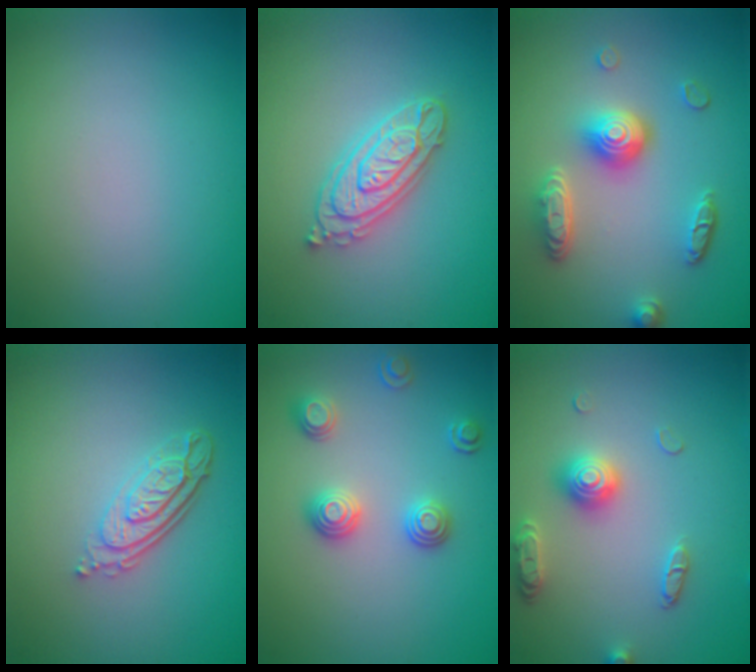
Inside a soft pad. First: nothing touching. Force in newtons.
{"total": 4.3, "press": 4.2, "slide": 0.7}
{"total": 4.9, "press": 3.8, "slide": 3.2}
{"total": 4.0, "press": 2.9, "slide": 2.7}
{"total": 2.9, "press": 2.5, "slide": 1.5}
{"total": 3.2, "press": 3.0, "slide": 1.2}